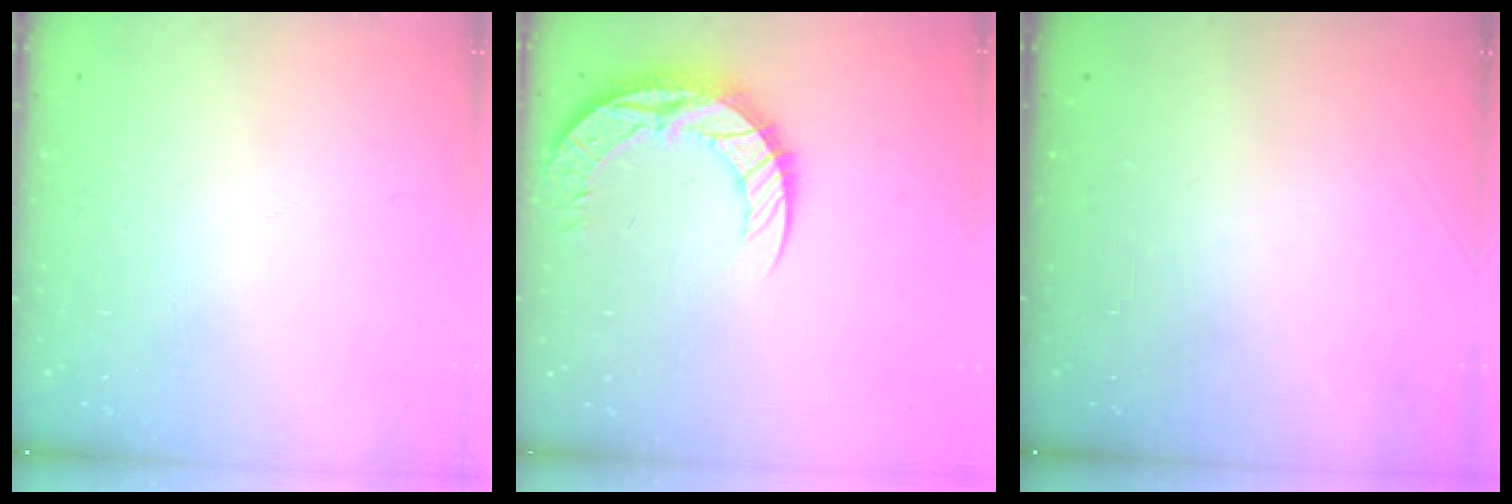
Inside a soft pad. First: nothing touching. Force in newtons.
{"total": 11.6, "press": 11.6, "slide": 0.9}
{"total": 0.0}